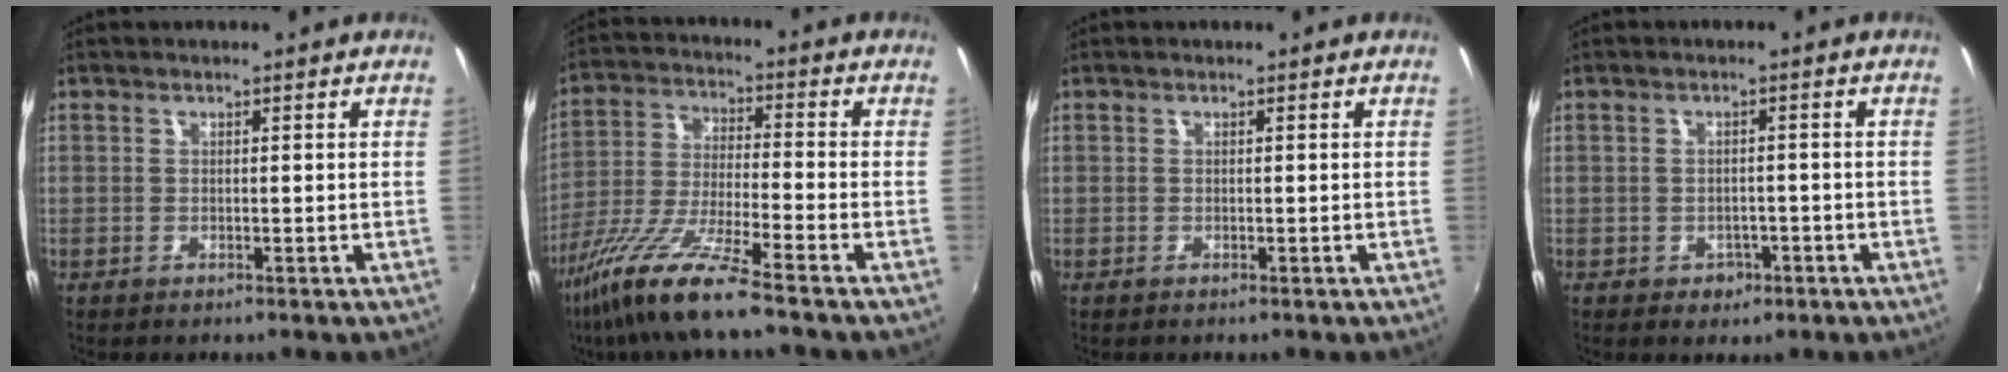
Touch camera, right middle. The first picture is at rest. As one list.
[{"total": 13.2, "force": [-9.8, -0.4, 8.9], "torque": [-0.183, -0.025, -0.184]}, {"total": 0.0}, {"total": 3.2, "force": [-1.5, 2.5, 1.3], "torque": [-0.029, 0.001, -0.013]}]